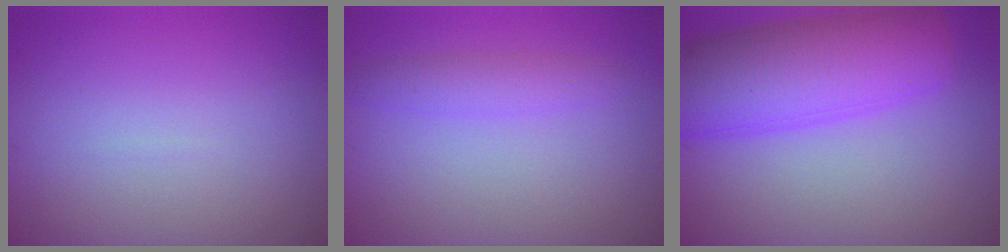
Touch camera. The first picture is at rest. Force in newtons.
{"total": 2.0, "press": 2.0, "slide": 0.1}
{"total": 9.7, "press": 9.7, "slide": 0.6}